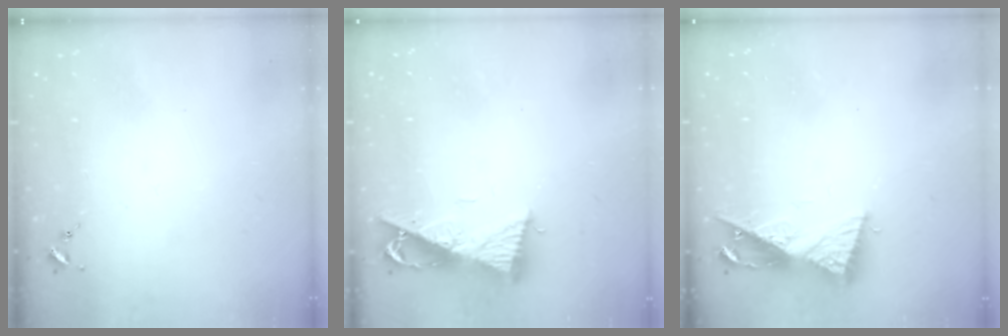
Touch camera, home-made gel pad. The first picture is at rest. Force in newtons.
{"total": 9.6, "press": 9.6, "slide": 0.5}
{"total": 9.9, "press": 9.9, "slide": 0.6}